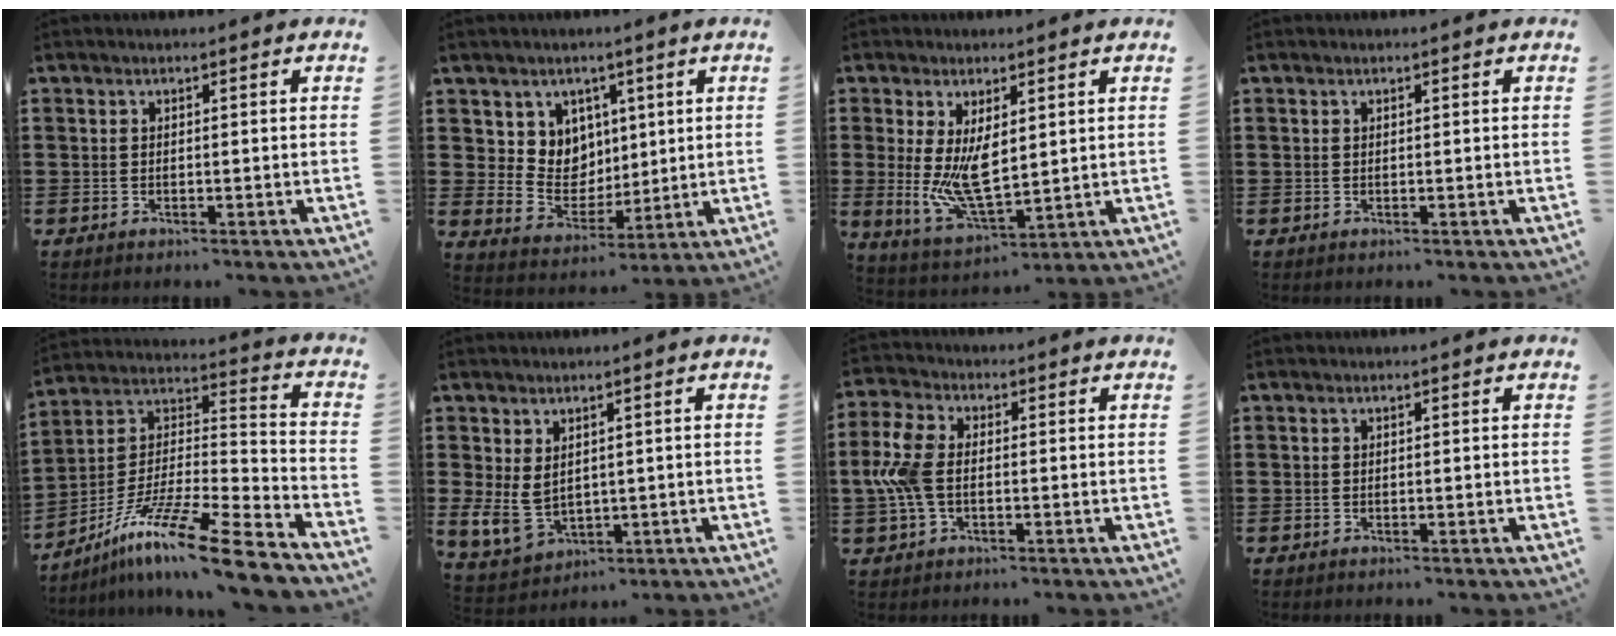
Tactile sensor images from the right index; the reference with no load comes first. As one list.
[{"total": 7.4, "force": [3.4, 6.5, 0.6], "torque": [-0.048, -0.016, 0.067]}, {"total": 8.2, "force": [0.9, 3.5, 7.4], "torque": [-0.138, -0.018, 0.017]}, {"total": 0.0}, {"total": 14.4, "force": [-11.2, 0.5, 9.0], "torque": [-0.155, 0.024, -0.211]}, {"total": 5.8, "force": [1.2, 4.2, 3.8], "torque": [-0.113, -0.008, 0.019]}, {"total": 7.4, "force": [-0.3, 4.6, 5.9], "torque": [-0.153, 0.001, -0.014]}, {"total": 0.0}]